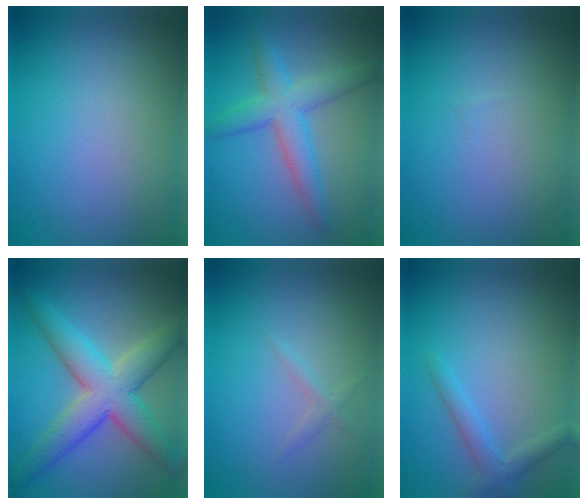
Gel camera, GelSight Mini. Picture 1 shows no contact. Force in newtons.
{"total": 4.7, "press": 4.7, "slide": 0.1}
{"total": 0.0}
{"total": 7.5, "press": 7.5, "slide": 0.3}
{"total": 0.9, "press": 0.9, "slide": 0.1}
{"total": 2.1, "press": 2.1, "slide": 0.1}